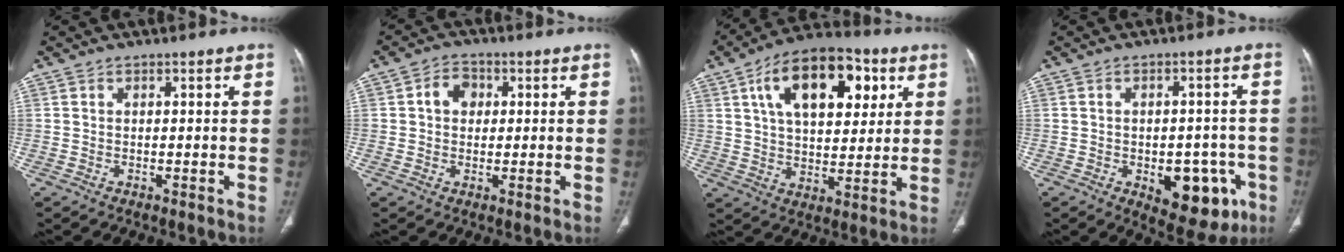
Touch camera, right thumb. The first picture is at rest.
{"total": 4.7, "force": [0.8, 3.8, 2.6], "torque": [-0.022, 0.008, 0.011]}
{"total": 19.9, "force": [7.6, 10.9, 14.8], "torque": [-0.194, -0.006, 0.118]}
{"total": 12.5, "force": [-4.7, 7.0, 9.2], "torque": [-0.078, 0.021, -0.047]}